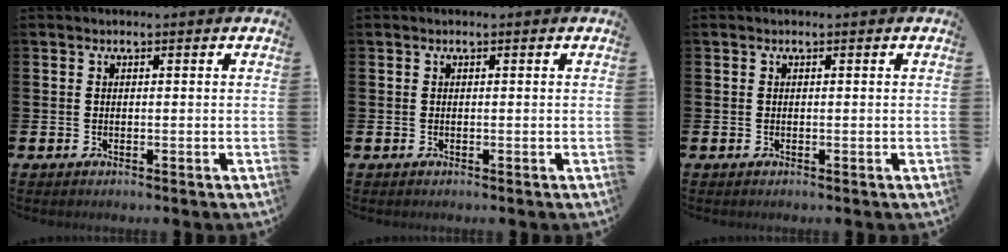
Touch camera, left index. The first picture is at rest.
{"total": 0.0}
{"total": 0.0}